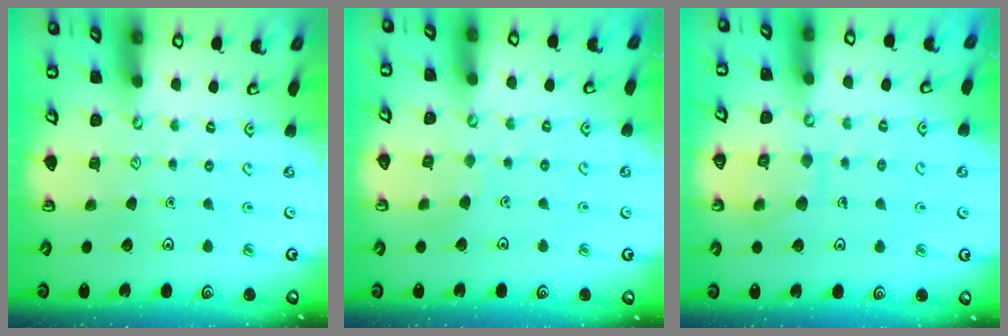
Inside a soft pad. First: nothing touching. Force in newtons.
{"total": 3.3, "press": 3.3, "slide": 0.5}
{"total": 9.8, "press": 9.8, "slide": 1.0}